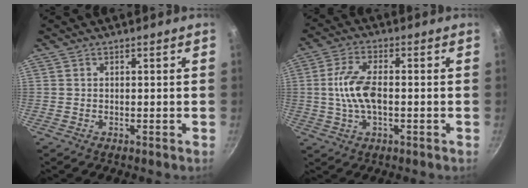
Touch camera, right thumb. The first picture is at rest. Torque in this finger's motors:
{"motor_torque": [-0.27, 0.69, 0.58, 0.54, 0.11]}